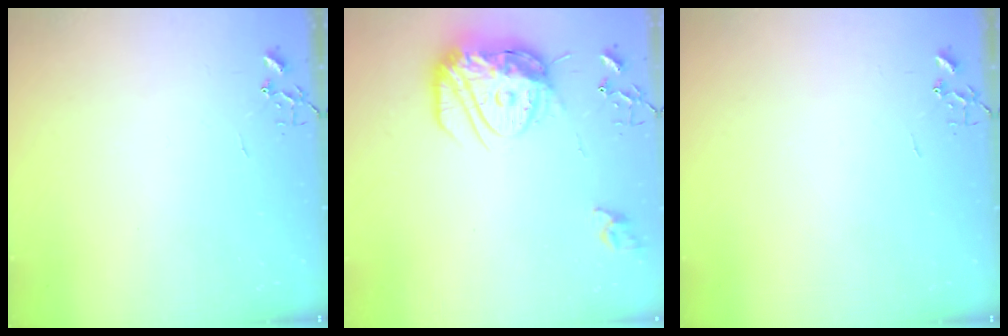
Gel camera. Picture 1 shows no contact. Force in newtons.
{"total": 17.6, "press": 17.5, "slide": 1.6}
{"total": 0.0}